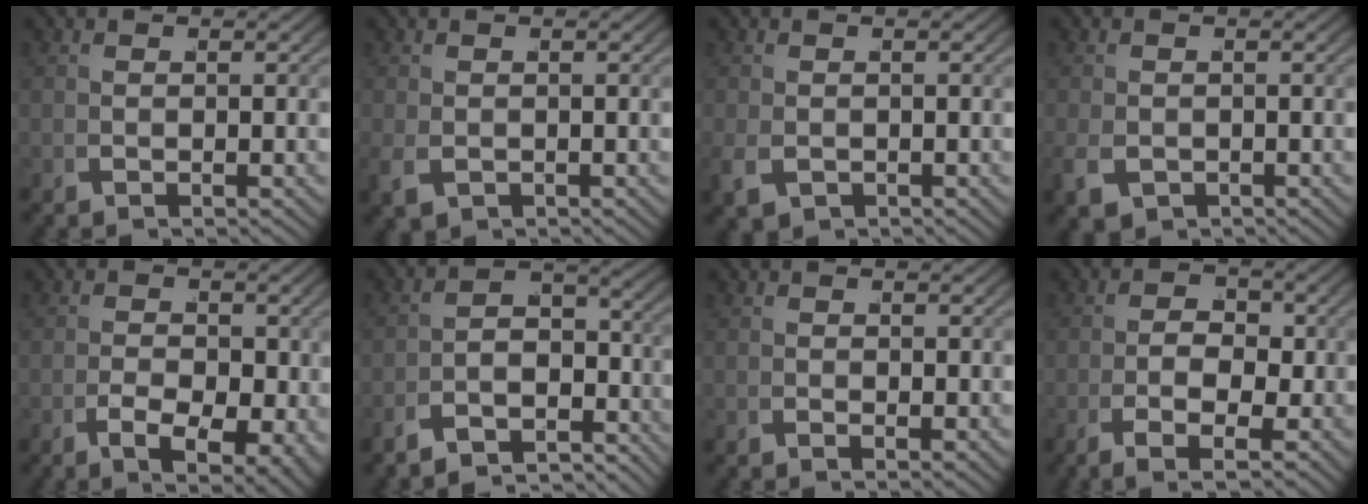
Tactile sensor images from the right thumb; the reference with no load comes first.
{"total": 1.7, "force": [-0.4, 1.4, 1.0], "torque": [-0.027, -0.008, 0.002]}
{"total": 2.1, "force": [-0.7, 1.6, 1.1], "torque": [-0.032, -0.011, -0.002]}
{"total": 2.9, "force": [-1.2, 2.2, 1.4], "torque": [-0.036, -0.014, -0.010]}
{"total": 6.1, "force": [-1.7, 3.6, 4.6], "torque": [-0.080, -0.025, -0.016]}
{"total": 8.0, "force": [-5.1, 4.4, 4.3], "torque": [-0.066, -0.027, -0.081]}
{"total": 0.6, "force": [0.2, 0.2, 0.5], "torque": [-0.004, 0.000, 0.005]}
{"total": 4.7, "force": [-0.8, 2.4, 3.9], "torque": [-0.053, -0.008, -0.016]}